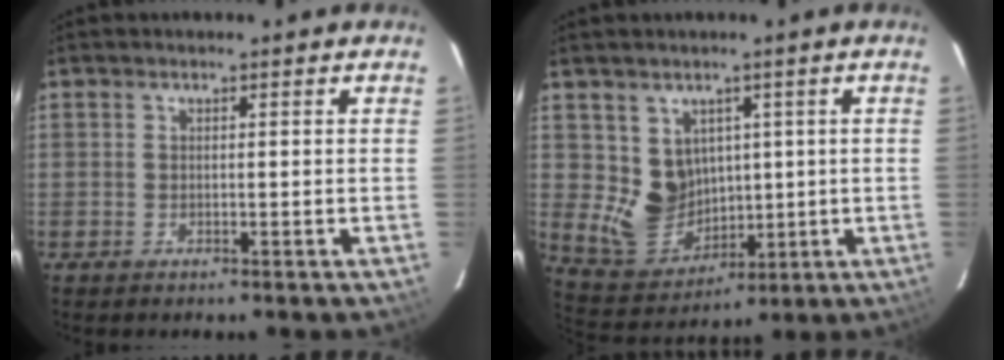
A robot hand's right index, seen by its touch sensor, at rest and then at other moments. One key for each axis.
{"total": 8.8, "fx": 2.0, "fy": 8.0, "fz": 3.1, "tx": -0.067, "ty": -0.003, "tz": 0.062}